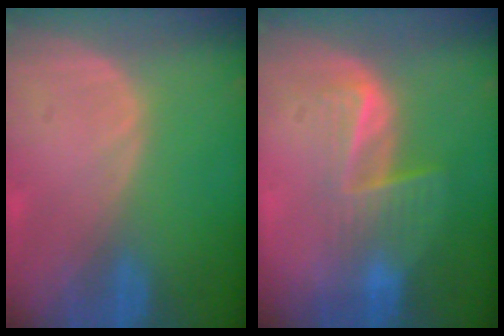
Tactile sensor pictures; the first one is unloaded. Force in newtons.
{"total": 6.8, "press": 5.6, "slide": 4.0}